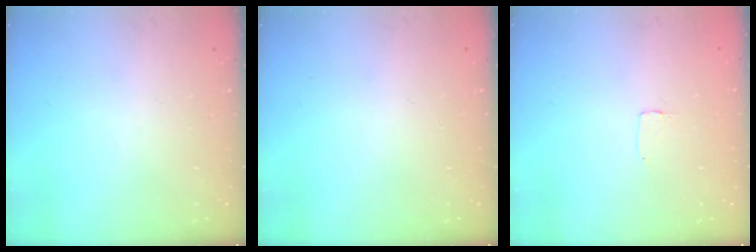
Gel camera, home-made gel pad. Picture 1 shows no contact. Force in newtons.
{"total": 0.0}
{"total": 2.6, "press": 2.6, "slide": 0.2}